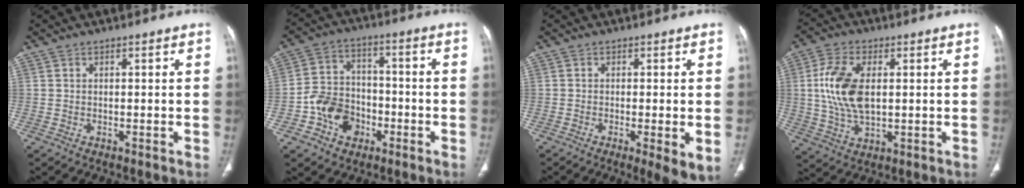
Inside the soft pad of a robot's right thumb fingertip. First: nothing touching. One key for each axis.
{"total": 10.5, "fx": -4.2, "fy": 8.3, "fz": 4.9, "tx": -0.056, "ty": 0.034, "tz": -0.073}
{"total": 5.9, "fx": -1.5, "fy": 1.0, "fz": 5.6, "tx": -0.094, "ty": -0.020, "tz": -0.025}
{"total": 11.9, "fx": 1.5, "fy": 6.5, "fz": 9.9, "tx": -0.203, "ty": -0.004, "tz": 0.030}